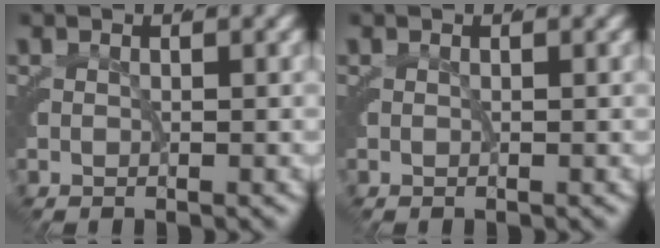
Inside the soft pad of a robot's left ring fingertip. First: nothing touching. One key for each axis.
{"total": 0.0}